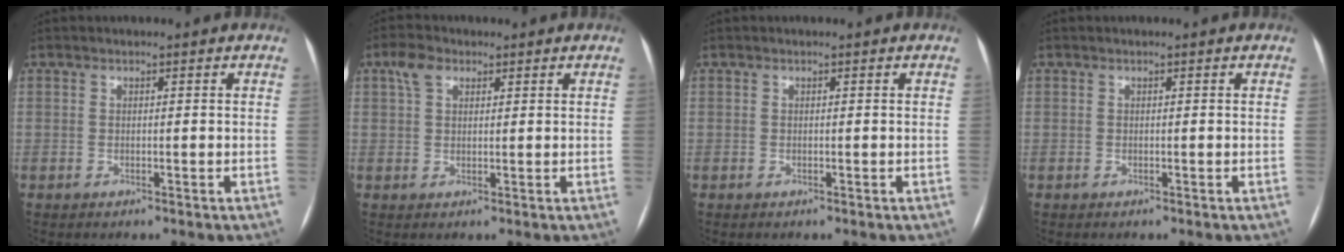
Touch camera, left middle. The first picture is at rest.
{"total": 3.5, "force": [1.9, 2.1, 2.0], "torque": [-0.047, 0.018, 0.038]}
{"total": 0.0}
{"total": 0.0}